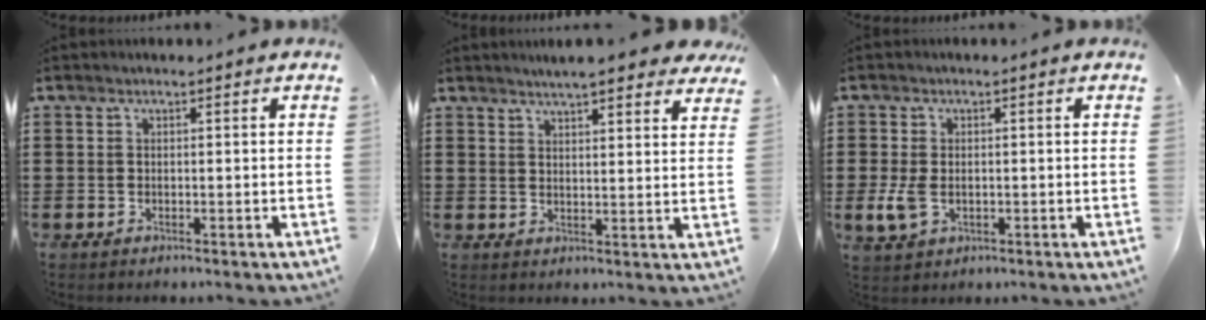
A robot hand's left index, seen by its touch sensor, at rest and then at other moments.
{"total": 4.7, "force": [4.4, 0.0, 1.8], "torque": [-0.040, -0.013, 0.076]}
{"total": 3.5, "force": [-0.5, 2.2, 2.7], "torque": [-0.075, -0.006, -0.013]}